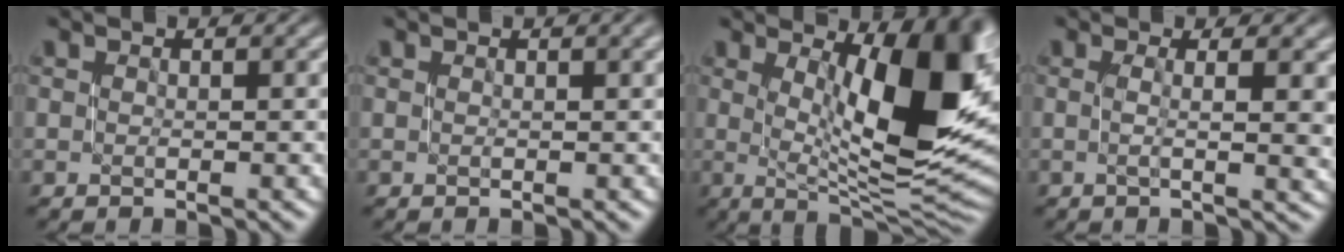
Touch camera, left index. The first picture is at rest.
{"total": 1.3, "force": [0.4, 0.4, 1.2], "torque": [-0.010, -0.001, 0.004]}
{"total": 13.5, "force": [2.8, 4.6, 12.4], "torque": [-0.151, -0.007, 0.049]}
{"total": 4.2, "force": [0.4, 1.3, 4.0], "torque": [-0.053, -0.003, 0.008]}